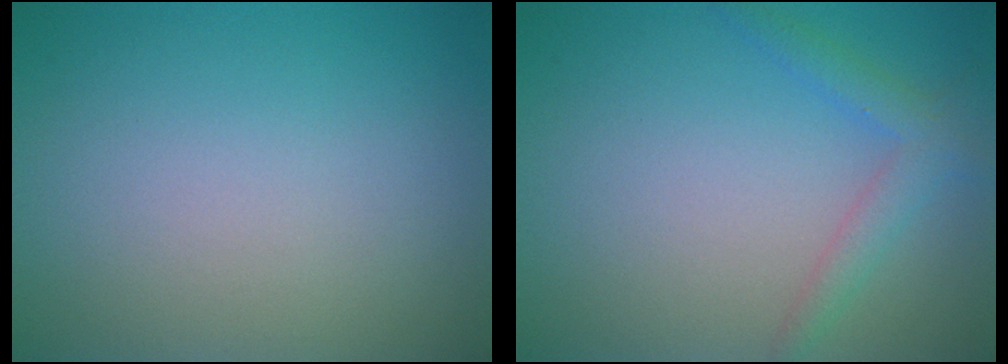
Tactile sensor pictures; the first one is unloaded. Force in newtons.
{"total": 2.3, "press": 2.3, "slide": 0.2}